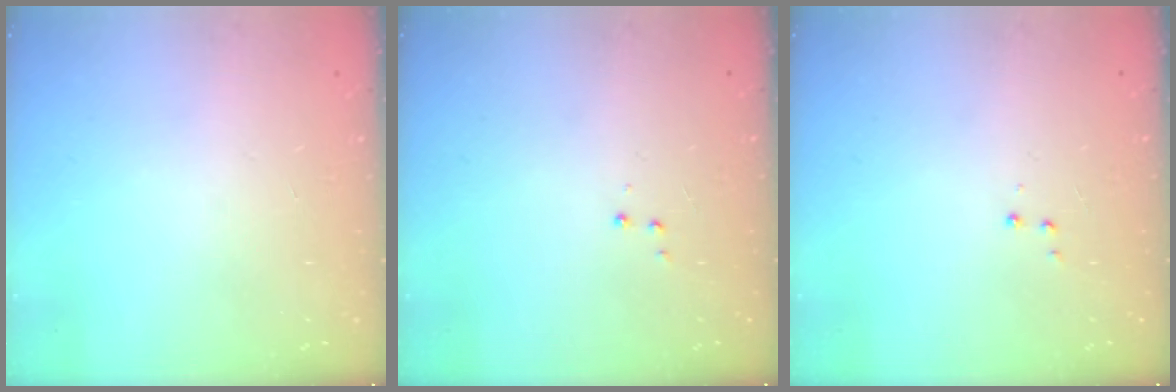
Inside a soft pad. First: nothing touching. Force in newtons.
{"total": 3.3, "press": 3.3, "slide": 0.7}
{"total": 3.3, "press": 3.3, "slide": 0.7}